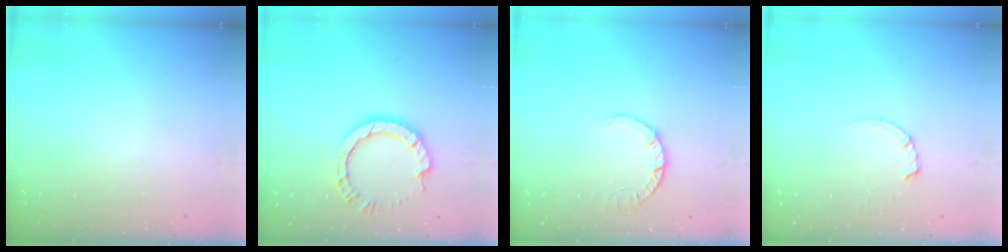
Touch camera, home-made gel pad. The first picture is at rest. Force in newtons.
{"total": 9.2, "press": 9.1, "slide": 0.8}
{"total": 2.8, "press": 2.8, "slide": 0.4}
{"total": 2.4, "press": 2.4, "slide": 0.3}